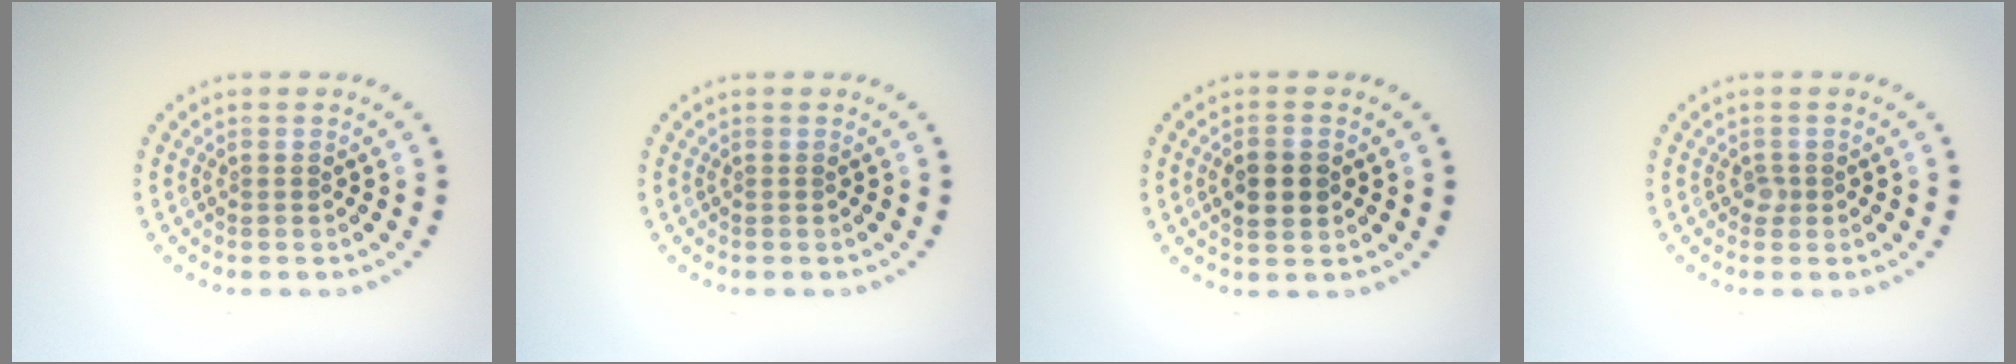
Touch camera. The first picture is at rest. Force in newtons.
{"total": 0.0}
{"total": 2.7, "press": 2.7, "slide": 0.2}
{"total": 0.8, "press": 0.6, "slide": 0.6}